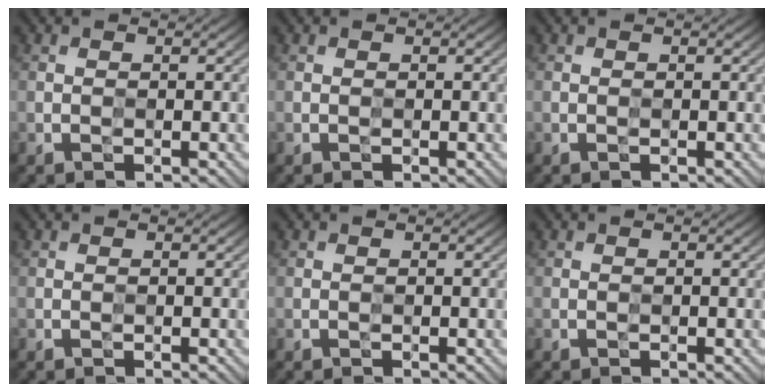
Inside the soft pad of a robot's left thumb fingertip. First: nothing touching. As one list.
[{"total": 0.0}, {"total": 0.0}, {"total": 0.0}, {"total": 0.0}, {"total": 0.0}]